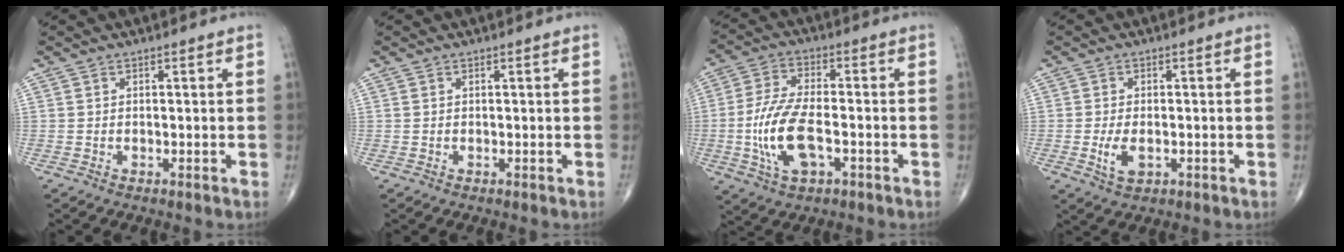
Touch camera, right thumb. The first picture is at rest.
{"total": 0.0}
{"total": 12.4, "force": [-2.8, 5.8, 10.6], "torque": [-0.221, 0.012, -0.051]}
{"total": 4.3, "force": [-0.9, 2.3, 3.5], "torque": [-0.067, -0.005, -0.013]}